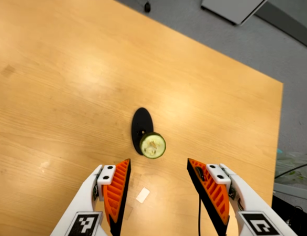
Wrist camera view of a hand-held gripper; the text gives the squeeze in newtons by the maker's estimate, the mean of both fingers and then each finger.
{"total": 0.0}